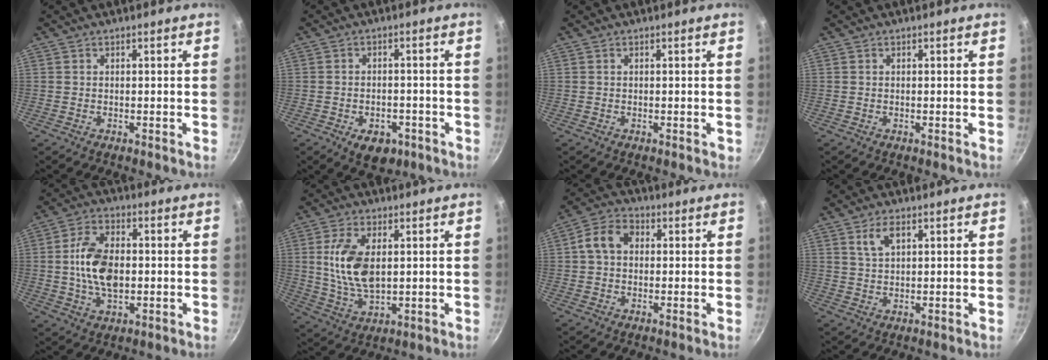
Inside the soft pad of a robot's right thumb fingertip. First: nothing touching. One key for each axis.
{"total": 6.6, "fx": -3.2, "fy": 4.2, "fz": 4.0, "tx": -0.045, "ty": 0.014, "tz": -0.039}
{"total": 0.0}
{"total": 0.0}
{"total": 11.7, "fx": 0.0, "fy": 6.8, "fz": 9.5, "tx": -0.172, "ty": 0.007, "tz": 0.001}
{"total": 11.6, "fx": 1.8, "fy": 6.2, "fz": 9.7, "tx": -0.190, "ty": -0.011, "tz": 0.041}
{"total": 7.2, "fx": 0.9, "fy": 5.4, "fz": 4.7, "tx": -0.080, "ty": 0.021, "tz": 0.010}
{"total": 3.3, "fx": 1.7, "fy": 1.5, "fz": 2.4, "tx": -0.045, "ty": -0.002, "tz": 0.037}